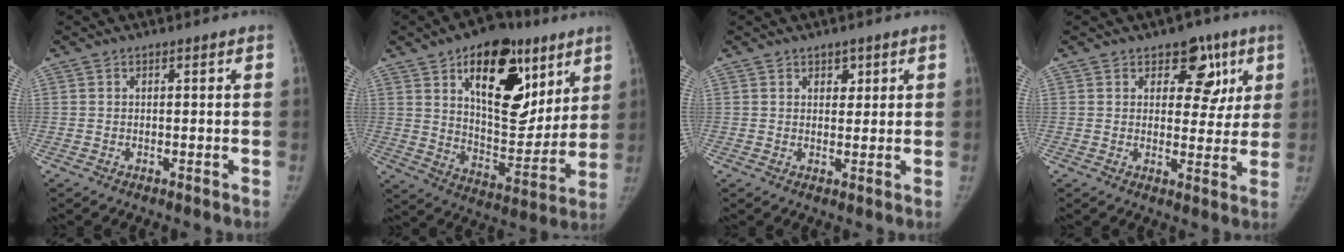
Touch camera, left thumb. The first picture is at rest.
{"total": 23.3, "force": [11.0, 12.5, 16.2], "torque": [-0.187, -0.042, 0.174]}
{"total": 2.5, "force": [1.4, 1.7, 1.1], "torque": [0.004, -0.008, 0.021]}
{"total": 8.9, "force": [4.4, 5.7, 5.2], "torque": [-0.016, -0.015, 0.055]}